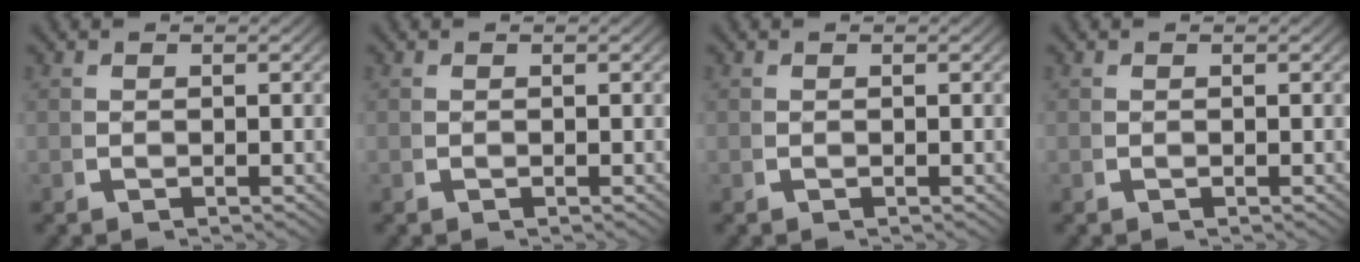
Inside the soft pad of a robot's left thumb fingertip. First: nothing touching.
{"total": 0.0}
{"total": 0.0}
{"total": 0.0}